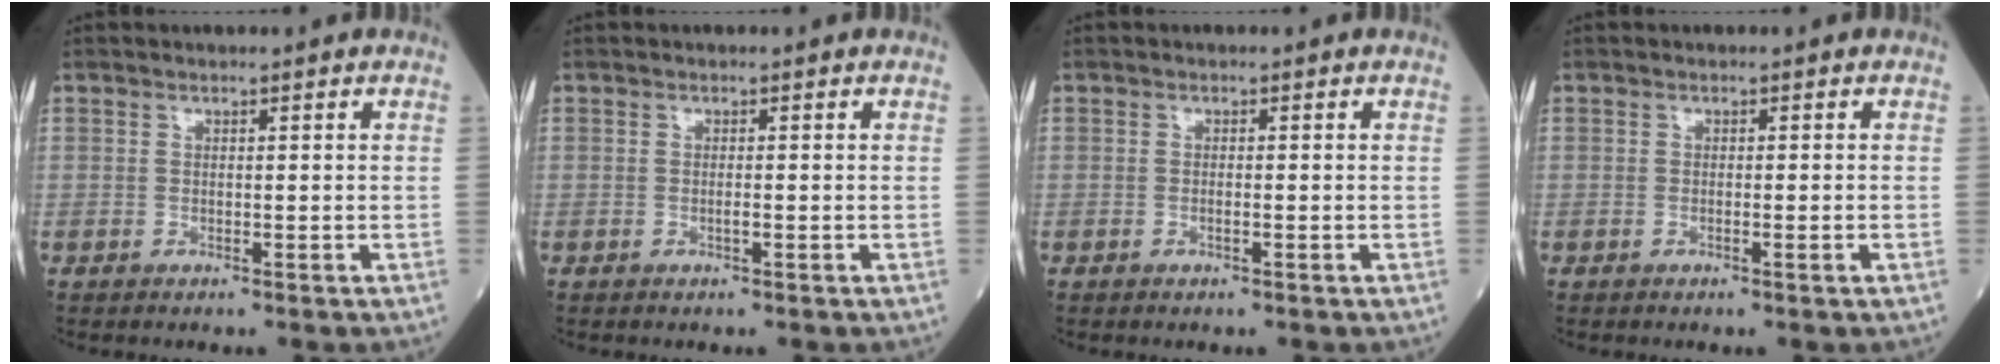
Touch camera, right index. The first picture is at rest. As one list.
[{"total": 0.8, "force": [-0.2, -0.1, 0.7], "torque": [-0.017, -0.001, -0.004]}, {"total": 0.8, "force": [-0.3, 0.0, 0.7], "torque": [-0.017, -0.001, -0.004]}, {"total": 0.9, "force": [-0.4, -0.2, 0.9], "torque": [-0.016, -0.001, -0.004]}]